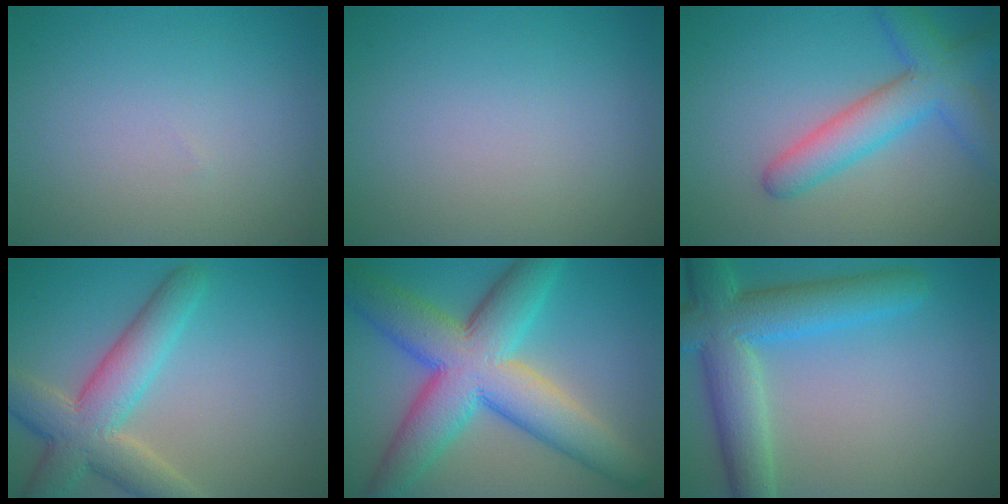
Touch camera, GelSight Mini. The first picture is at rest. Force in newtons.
{"total": 0.0}
{"total": 5.5, "press": 5.5, "slide": 0.3}
{"total": 6.9, "press": 6.9, "slide": 0.5}
{"total": 11.5, "press": 11.5, "slide": 0.5}
{"total": 7.8, "press": 7.8, "slide": 0.3}